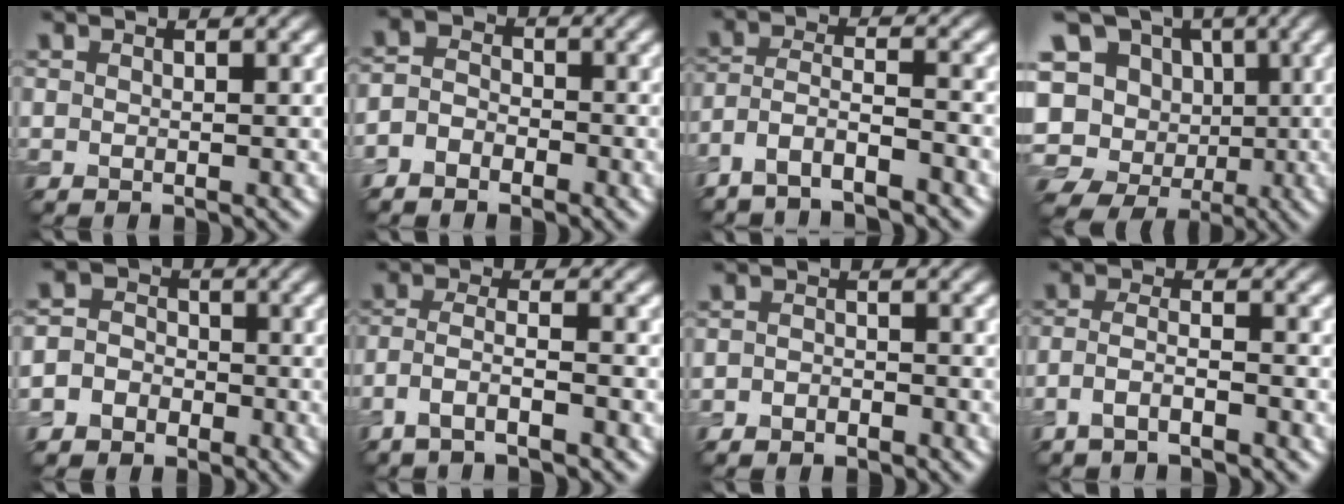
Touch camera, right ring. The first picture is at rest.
{"total": 2.7, "force": [-1.8, 1.7, 1.1], "torque": [-0.020, 0.004, -0.045]}
{"total": 4.3, "force": [-3.5, 0.9, 2.4], "torque": [-0.045, 0.002, -0.073]}
{"total": 11.8, "force": [-1.8, 10.4, 5.3], "torque": [-0.118, 0.007, -0.034]}
{"total": 5.1, "force": [-2.3, 4.4, 1.0], "torque": [0.006, -0.001, -0.059]}
{"total": 3.5, "force": [-2.4, 0.6, 2.5], "torque": [-0.050, 0.006, -0.055]}
{"total": 1.4, "force": [-1.0, 0.8, 0.7], "torque": [-0.013, 0.001, -0.020]}
{"total": 2.6, "force": [-1.8, 0.6, 1.8], "torque": [-0.035, 0.006, -0.044]}